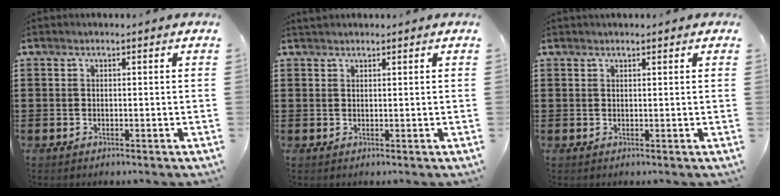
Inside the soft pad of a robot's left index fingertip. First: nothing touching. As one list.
[{"total": 1.0, "force": [1.0, 0.4, 0.2], "torque": [-0.006, 0.002, 0.019]}, {"total": 0.8, "force": [0.7, 0.2, 0.4], "torque": [-0.008, 0.002, 0.013]}]